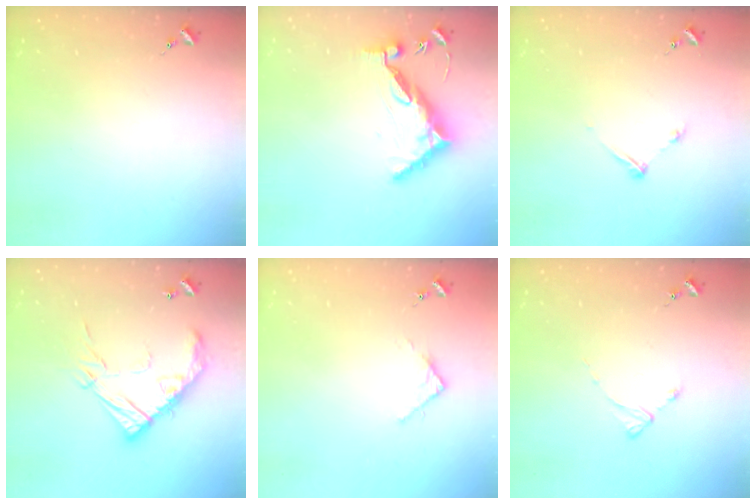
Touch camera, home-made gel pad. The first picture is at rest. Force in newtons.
{"total": 10.3, "press": 10.2, "slide": 1.0}
{"total": 5.6, "press": 5.6, "slide": 0.6}
{"total": 17.6, "press": 17.6, "slide": 1.2}
{"total": 3.1, "press": 3.1, "slide": 0.4}
{"total": 2.4, "press": 2.4, "slide": 0.3}